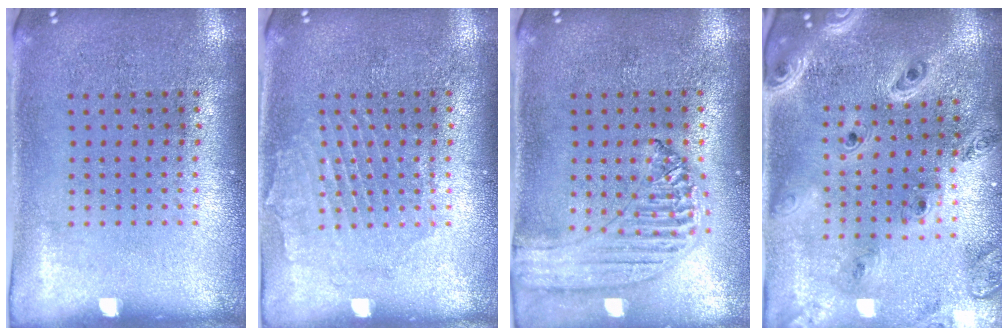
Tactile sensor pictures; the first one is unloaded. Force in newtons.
{"total": 1.4, "press": 1.4, "slide": 0.0}
{"total": 1.2, "press": 1.2, "slide": 0.2}
{"total": 2.2, "press": 2.1, "slide": 0.8}